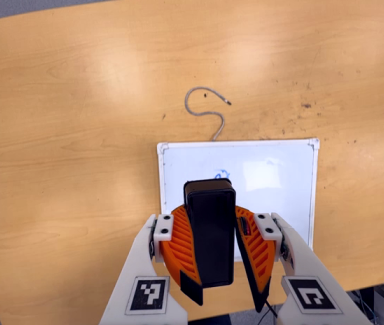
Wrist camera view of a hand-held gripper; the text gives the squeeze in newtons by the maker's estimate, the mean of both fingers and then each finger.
{"total": 11.1, "left": 10.8, "right": 11.3}